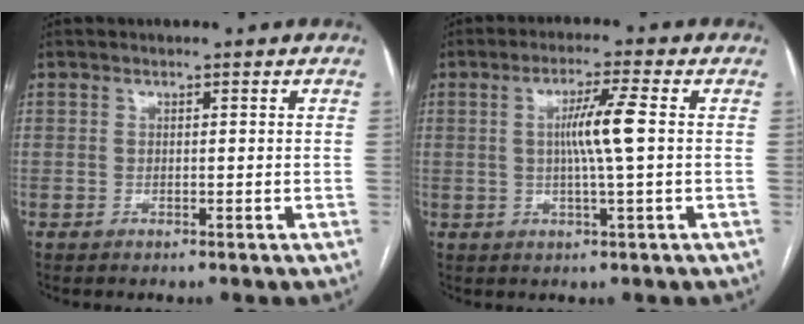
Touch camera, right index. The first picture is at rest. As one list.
[{"total": 6.1, "force": [0.5, -0.7, 6.0], "torque": [-0.111, 0.000, 0.009]}]